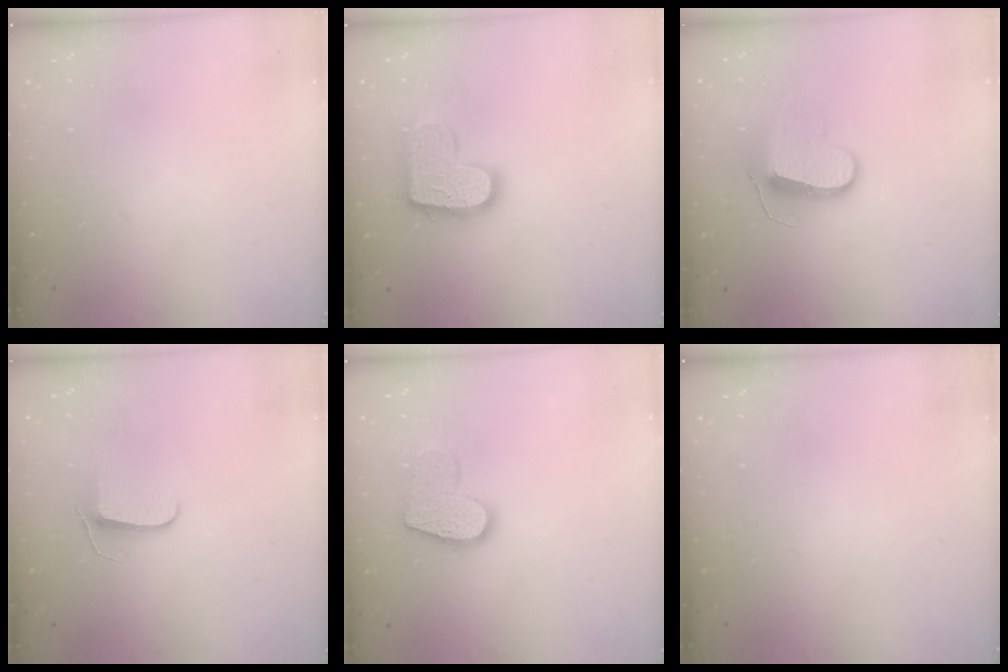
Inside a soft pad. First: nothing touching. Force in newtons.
{"total": 14.2, "press": 14.2, "slide": 0.8}
{"total": 10.6, "press": 10.6, "slide": 0.2}
{"total": 6.3, "press": 6.2, "slide": 0.5}
{"total": 12.1, "press": 12.0, "slide": 0.8}
{"total": 0.0}